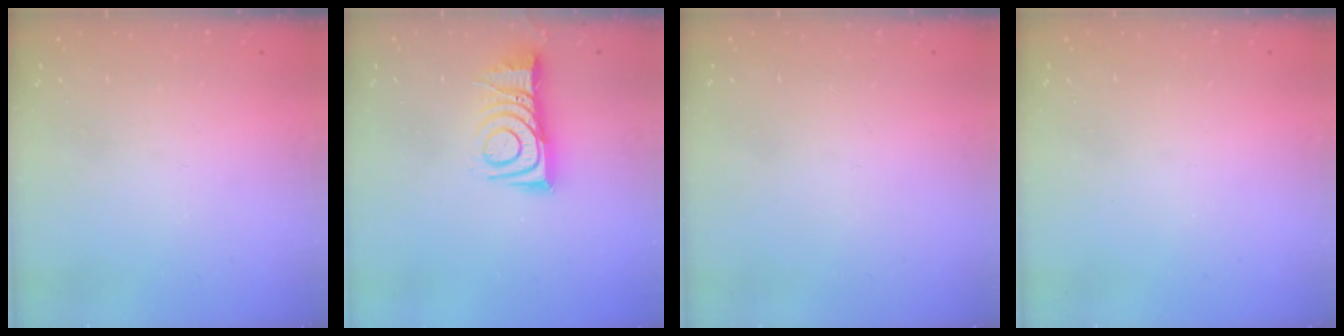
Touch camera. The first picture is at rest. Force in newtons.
{"total": 10.1, "press": 10.0, "slide": 0.9}
{"total": 1.6, "press": 1.6, "slide": 0.1}
{"total": 0.0}